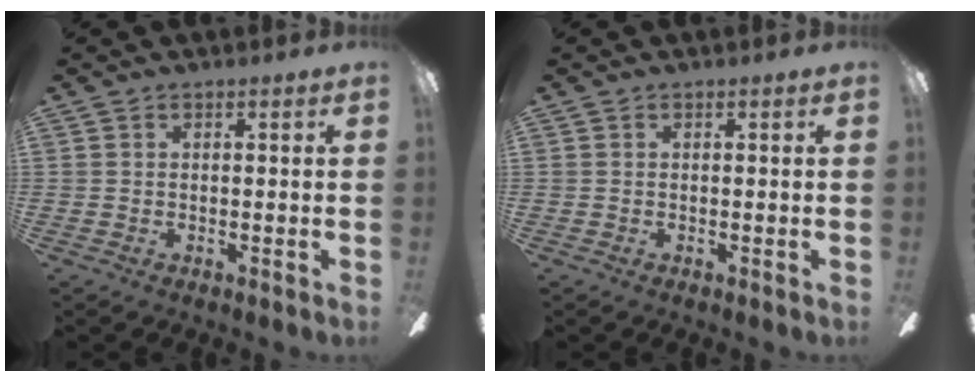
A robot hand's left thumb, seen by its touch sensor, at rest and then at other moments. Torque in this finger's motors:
{"motor_torque": [0.00, 0.00, 0.01, -0.01, 0.00]}